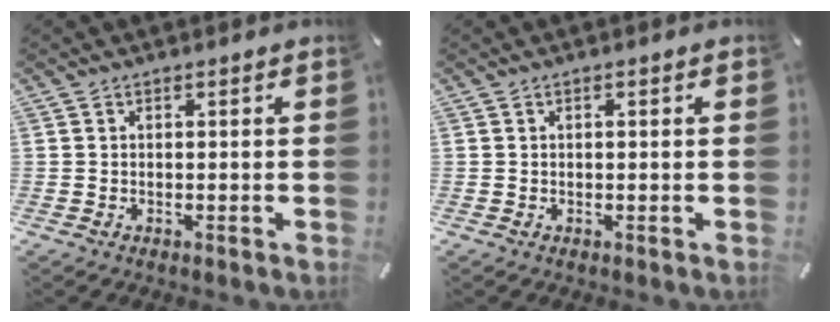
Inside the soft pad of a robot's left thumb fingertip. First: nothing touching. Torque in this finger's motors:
{"motor_torque": [-0.13, -0.25, 0.01, 0.05, 0.00]}